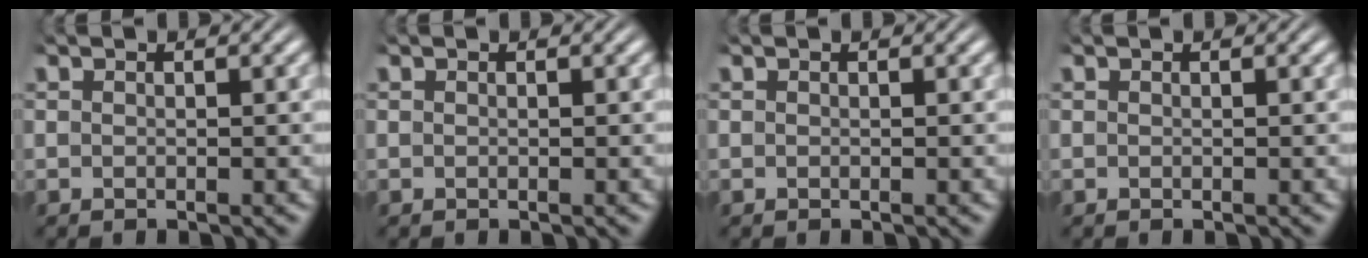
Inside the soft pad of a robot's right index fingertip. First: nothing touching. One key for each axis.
{"total": 0.0}
{"total": 0.0}
{"total": 0.0}